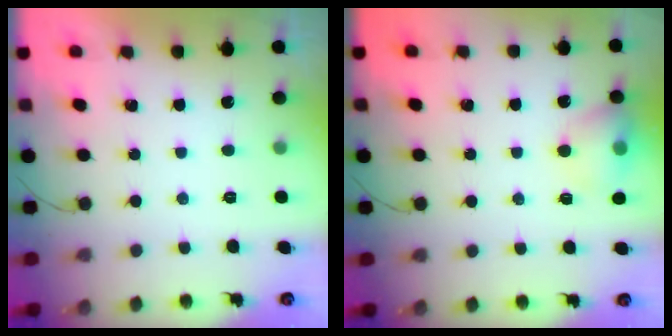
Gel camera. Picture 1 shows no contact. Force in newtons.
{"total": 10.3, "press": 10.2, "slide": 1.5}